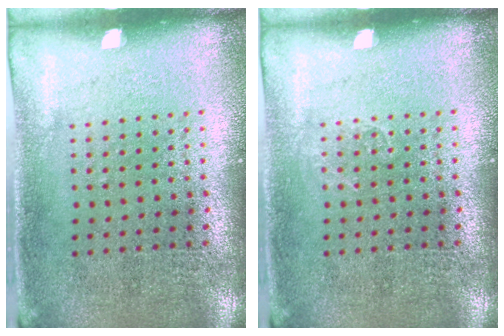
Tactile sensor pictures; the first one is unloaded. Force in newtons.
{"total": 0.6, "press": 0.5, "slide": 0.2}